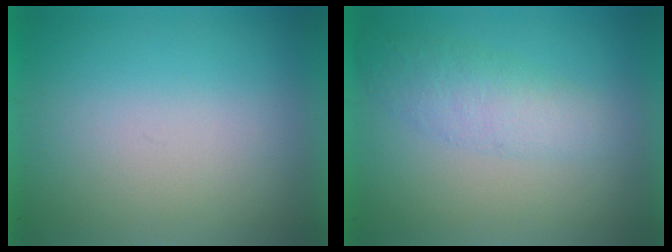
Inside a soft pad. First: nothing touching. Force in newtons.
{"total": 2.2}